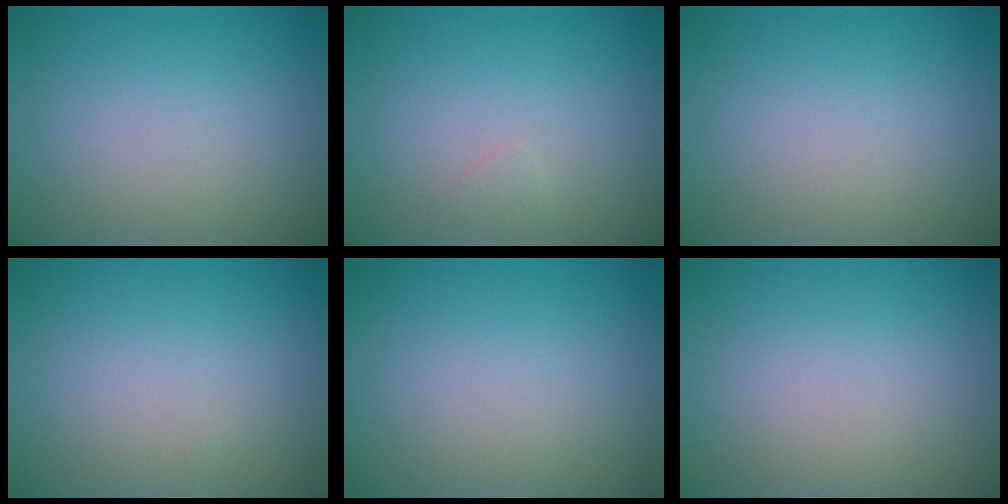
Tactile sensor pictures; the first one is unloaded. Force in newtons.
{"total": 0.5, "press": 0.5, "slide": 0.0}
{"total": 0.0}
{"total": 0.0}
{"total": 0.0}
{"total": 0.0}